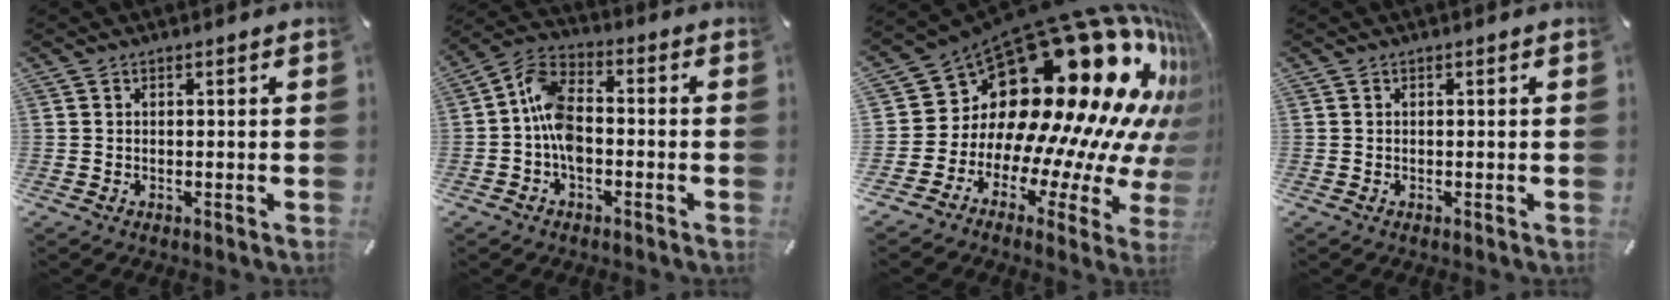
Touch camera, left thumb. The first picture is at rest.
{"total": 8.9, "force": [-2.6, 5.2, 6.8], "torque": [-0.145, 0.017, -0.048]}
{"total": 33.0, "force": [15.8, 17.3, 23.2], "torque": [-0.358, -0.201, 0.323]}
{"total": 0.0}